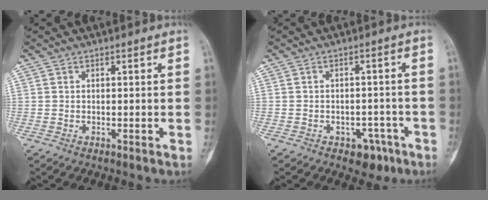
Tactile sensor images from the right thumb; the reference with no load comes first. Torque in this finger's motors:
{"motor_torque": [0.45, 0.26, 0.29, -0.24, 0.00]}